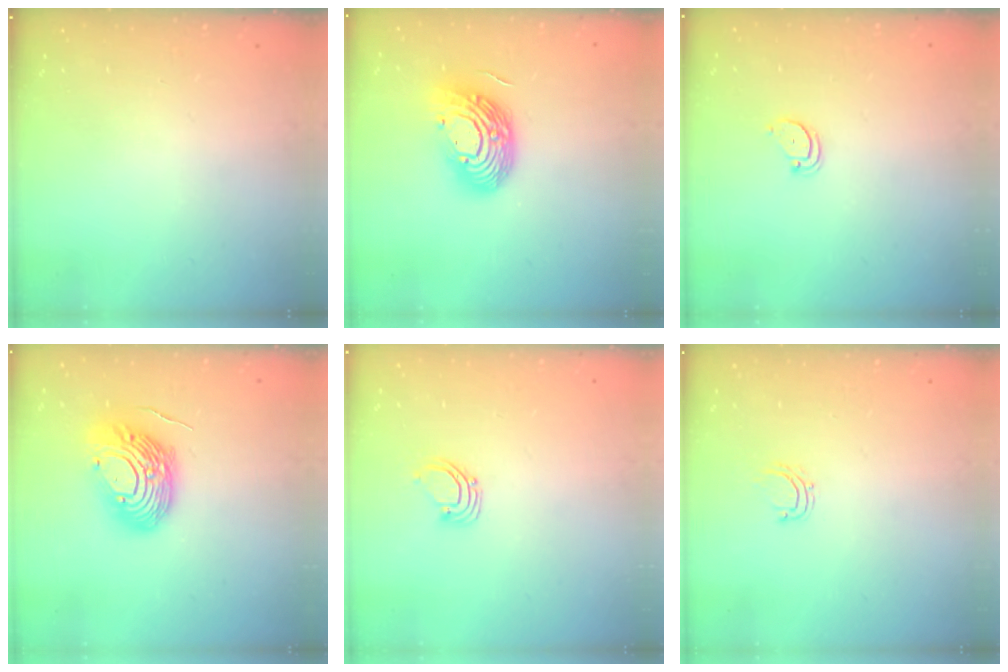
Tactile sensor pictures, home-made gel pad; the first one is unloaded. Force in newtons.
{"total": 15.3, "press": 15.2, "slide": 1.1}
{"total": 2.4, "press": 2.4, "slide": 0.2}
{"total": 14.9, "press": 14.8, "slide": 1.6}
{"total": 2.7, "press": 2.7, "slide": 0.2}
{"total": 4.7, "press": 4.7, "slide": 0.3}